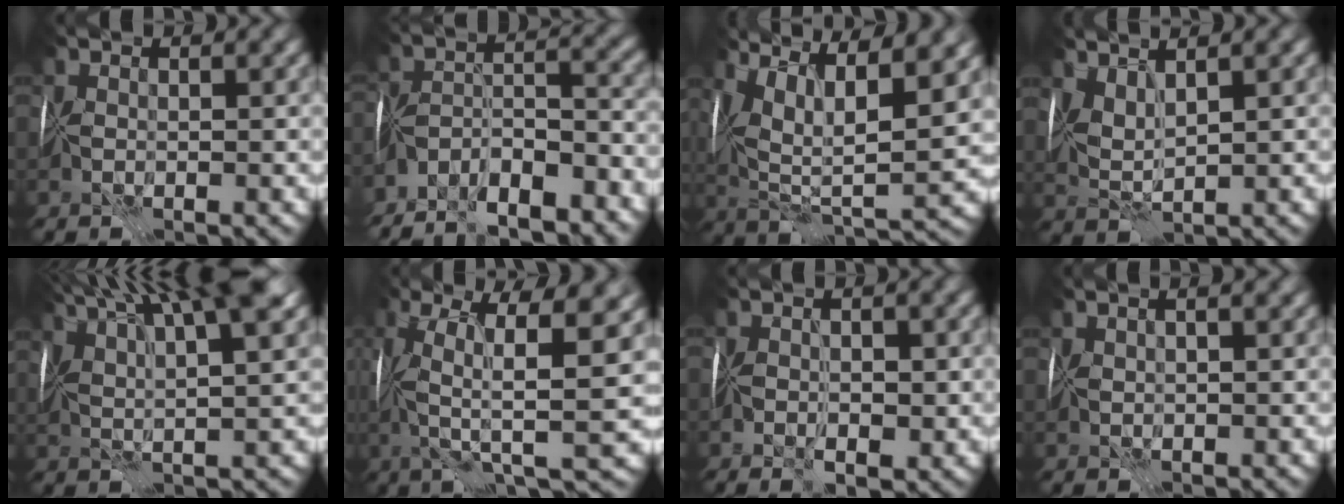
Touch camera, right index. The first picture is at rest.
{"total": 8.6, "force": [-7.4, 2.2, 3.7], "torque": [-0.054, 0.005, -0.131]}
{"total": 11.2, "force": [5.4, 4.0, 9.0], "torque": [-0.155, 0.007, 0.096]}
{"total": 2.5, "force": [1.7, 0.4, 1.8], "torque": [-0.046, 0.003, 0.038]}
{"total": 11.4, "force": [7.2, 2.3, 8.6], "torque": [-0.132, 0.028, 0.091]}
{"total": 9.4, "force": [1.4, 2.0, 9.1], "torque": [-0.170, 0.001, 0.022]}
{"total": 2.3, "force": [-0.9, 1.1, 1.7], "torque": [-0.025, -0.007, -0.015]}
{"total": 2.0, "force": [1.1, 0.6, 1.6], "torque": [-0.025, 0.008, 0.020]}